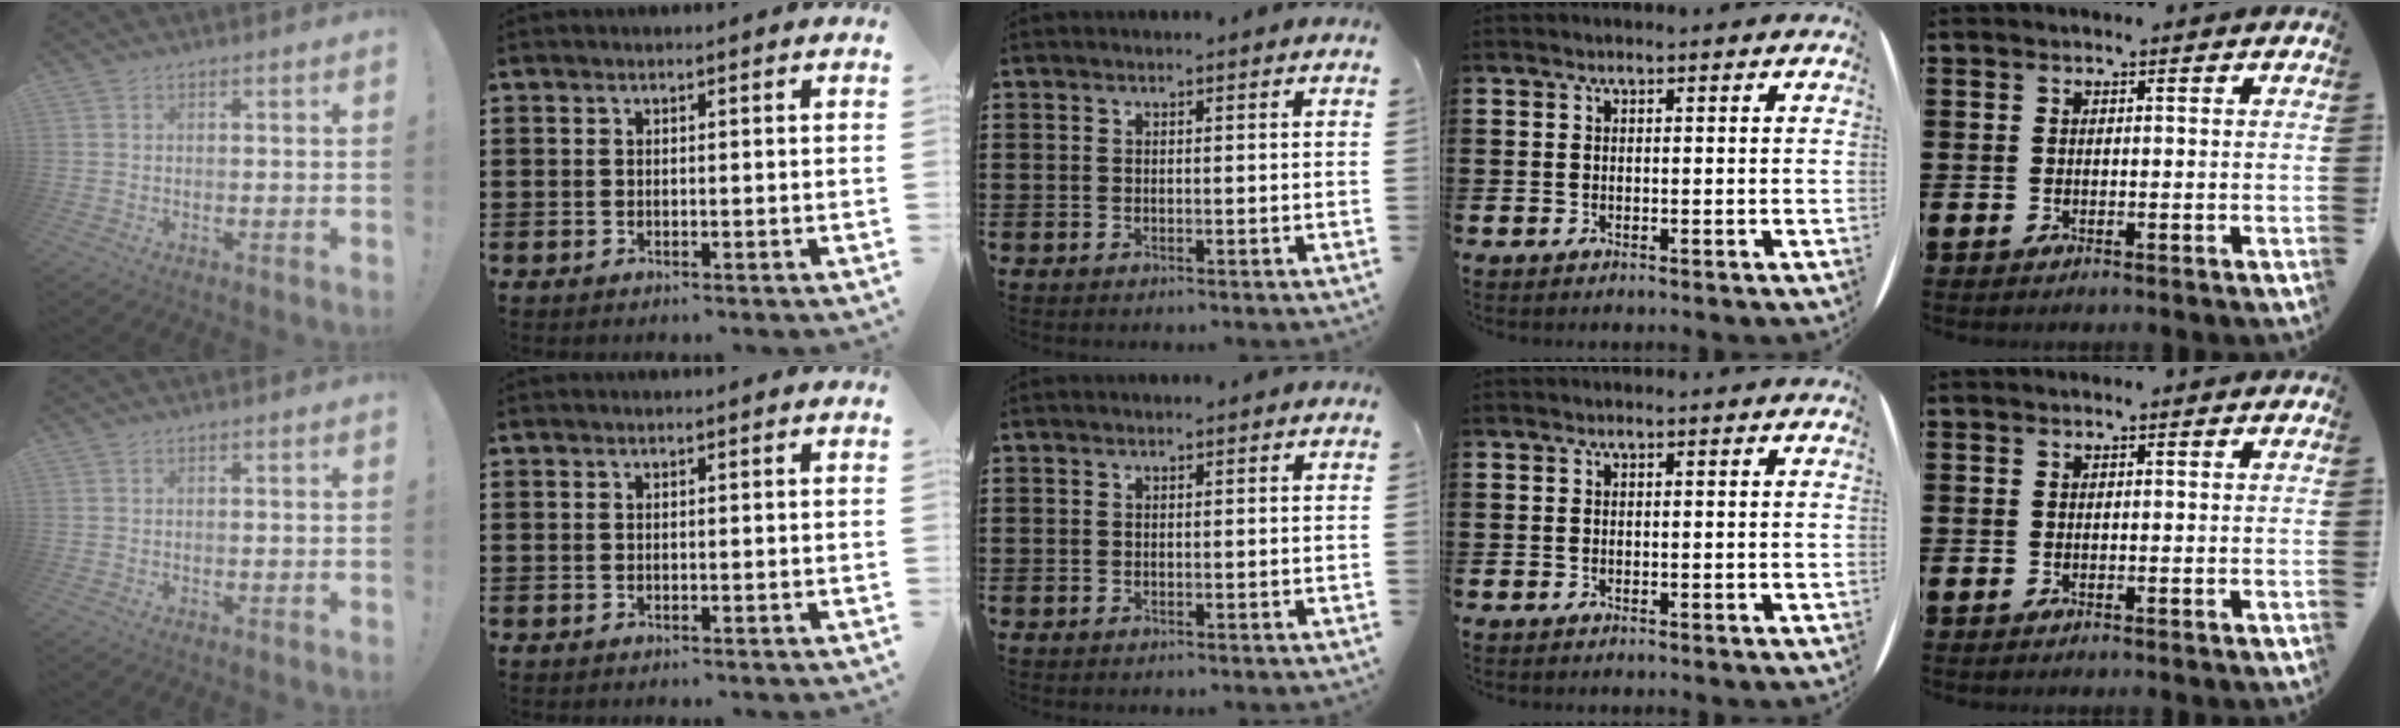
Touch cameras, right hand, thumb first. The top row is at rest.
{}